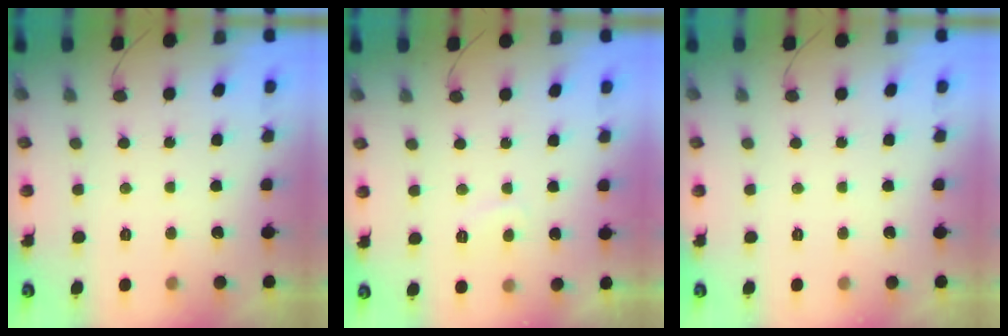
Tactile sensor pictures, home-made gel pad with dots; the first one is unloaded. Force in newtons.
{"total": 2.7, "press": 2.6, "slide": 0.8}
{"total": 0.0}